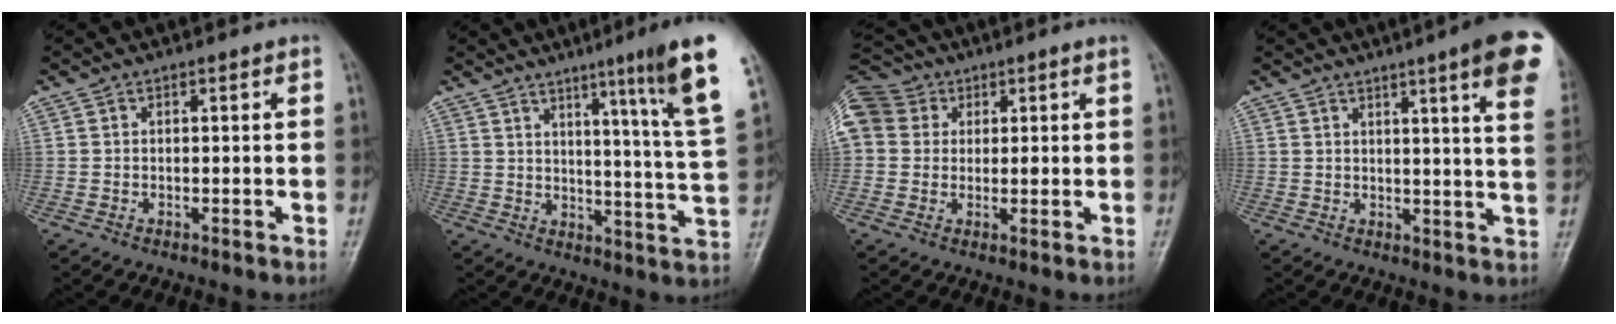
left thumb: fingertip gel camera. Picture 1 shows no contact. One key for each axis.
{"total": 15.4, "fx": 8.6, "fy": 0.1, "fz": 12.8, "tx": -0.167, "ty": -0.045, "tz": 0.117}
{"total": 13.7, "fx": 3.6, "fy": 11.7, "fz": 6.3, "tx": -0.141, "ty": 0.032, "tz": 0.061}
{"total": 14.3, "fx": 7.8, "fy": 1.2, "fz": 11.9, "tx": -0.132, "ty": -0.028, "tz": 0.081}